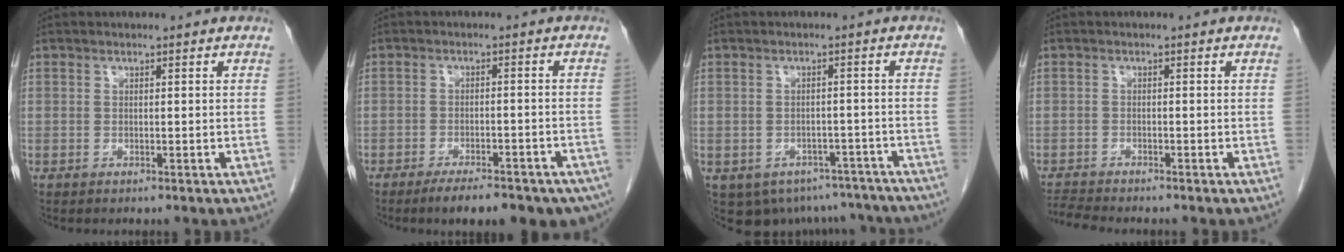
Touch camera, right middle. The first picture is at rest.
{"total": 13.3, "force": [-10.0, 4.2, 7.7], "torque": [-0.070, 0.003, -0.129]}
{"total": 12.8, "force": [-9.5, 7.8, 3.3], "torque": [-0.056, 0.013, -0.097]}
{"total": 3.5, "force": [-3.4, -0.4, 0.6], "torque": [-0.014, -0.017, -0.060]}